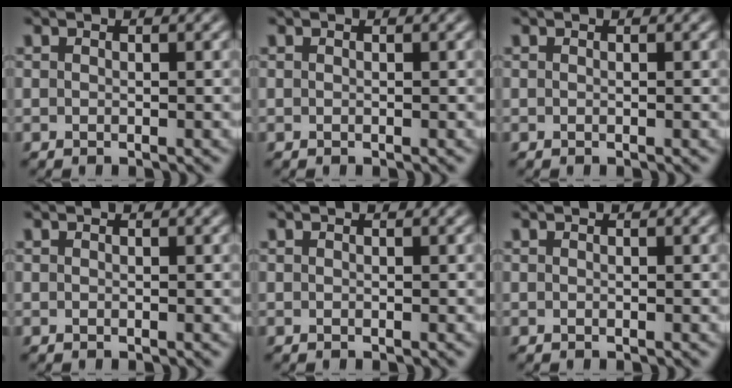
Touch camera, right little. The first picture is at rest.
{"total": 0.0}
{"total": 0.0}
{"total": 0.0}
{"total": 0.0}
{"total": 0.0}